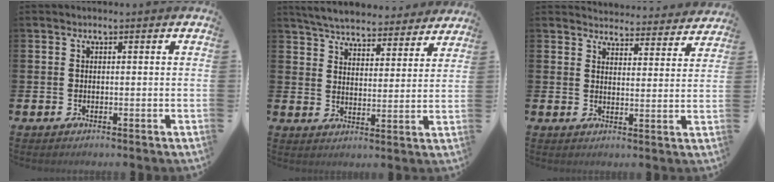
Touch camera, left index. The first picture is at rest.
{"total": 5.7, "force": [5.6, 1.0, 0.7], "torque": [-0.038, -0.039, 0.097]}
{"total": 4.3, "force": [4.3, 0.6, 0.0], "torque": [-0.005, -0.035, 0.074]}